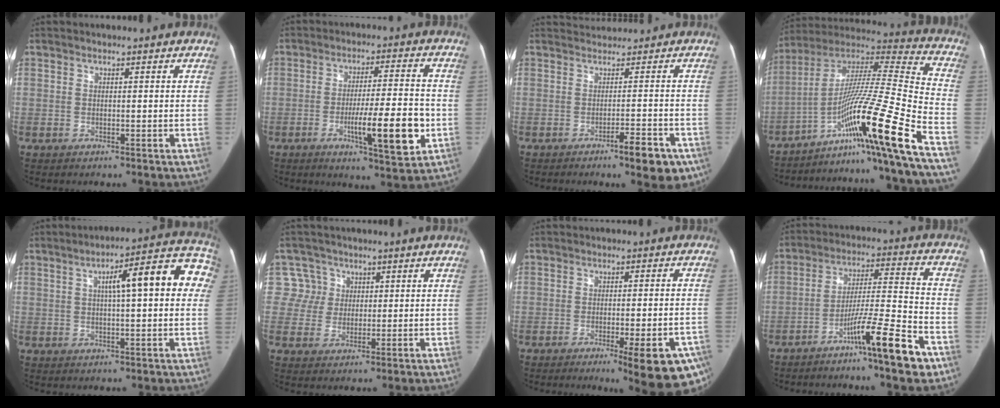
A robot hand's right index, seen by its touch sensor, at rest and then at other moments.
{"total": 12.0, "force": [-3.5, 1.4, 11.3], "torque": [-0.176, -0.007, -0.051]}
{"total": 4.9, "force": [-1.5, 1.3, 4.5], "torque": [-0.060, 0.009, -0.015]}
{"total": 24.8, "force": [-12.3, -1.4, 21.5], "torque": [-0.347, -0.002, -0.207]}
{"total": 13.9, "force": [3.3, 2.8, 13.2], "torque": [-0.162, 0.047, 0.033]}
{"total": 4.9, "force": [1.6, 4.6, -0.7], "torque": [0.029, 0.008, 0.030]}
{"total": 14.2, "force": [-8.6, 2.4, 11.1], "torque": [-0.064, 0.004, -0.107]}
{"total": 13.0, "force": [-8.0, -0.2, 10.2], "torque": [-0.164, -0.008, -0.139]}